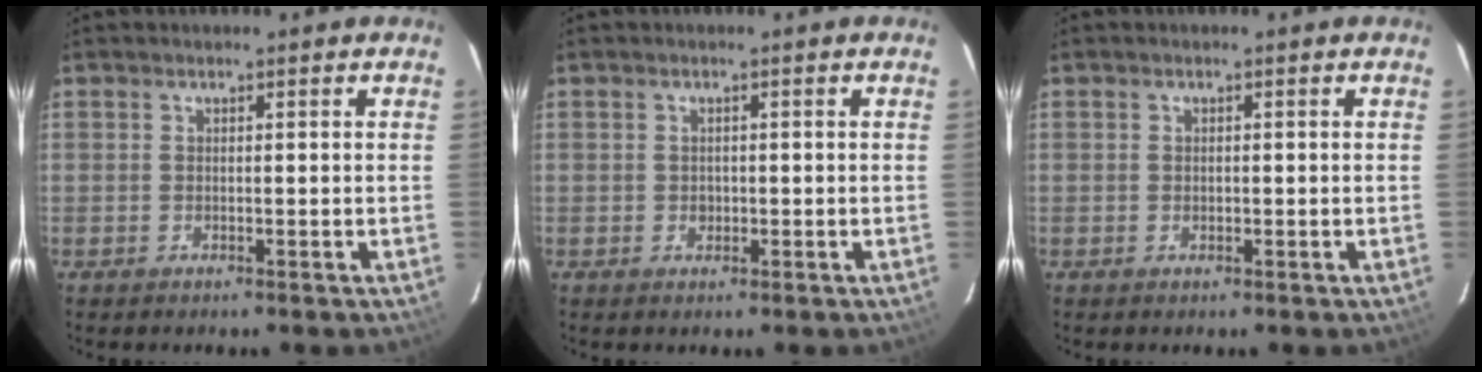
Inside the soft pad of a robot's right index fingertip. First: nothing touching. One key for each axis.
{"total": 1.2, "fx": -0.2, "fy": 1.1, "fz": 0.3, "tx": -0.002, "ty": 0.002, "tz": 0.000}
{"total": 0.5, "fx": 0.0, "fy": 0.4, "fz": 0.2, "tx": -0.003, "ty": 0.000, "tz": 0.000}